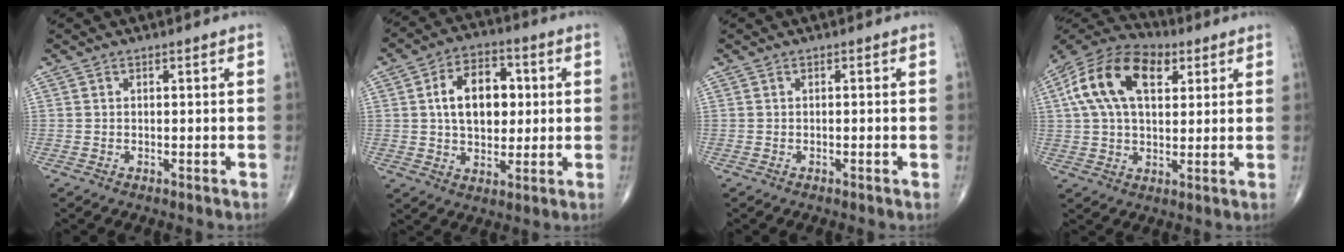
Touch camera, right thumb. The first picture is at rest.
{"total": 12.7, "force": [1.9, 8.2, 9.5], "torque": [-0.123, 0.010, 0.028]}
{"total": 0.7, "force": [-0.3, 0.0, 0.6], "torque": [-0.011, -0.001, -0.003]}
{"total": 17.4, "force": [5.5, 10.3, 12.9], "torque": [-0.226, 0.014, 0.088]}